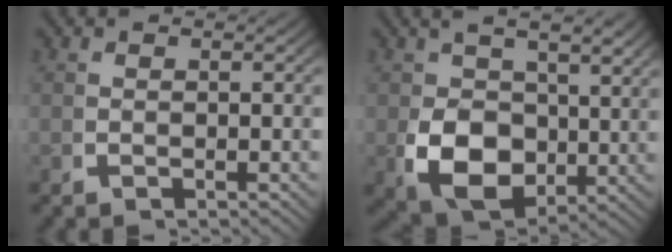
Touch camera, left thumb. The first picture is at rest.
{"total": 8.1, "force": [0.5, 5.6, 5.8], "torque": [-0.131, -0.037, 0.031]}